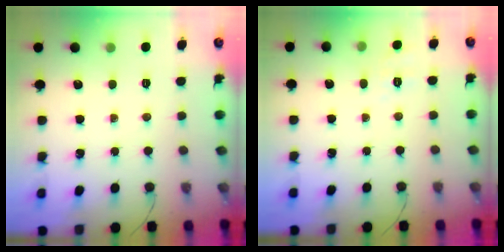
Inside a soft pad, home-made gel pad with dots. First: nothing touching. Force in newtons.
{"total": 4.1, "press": 3.6, "slide": 2.0}